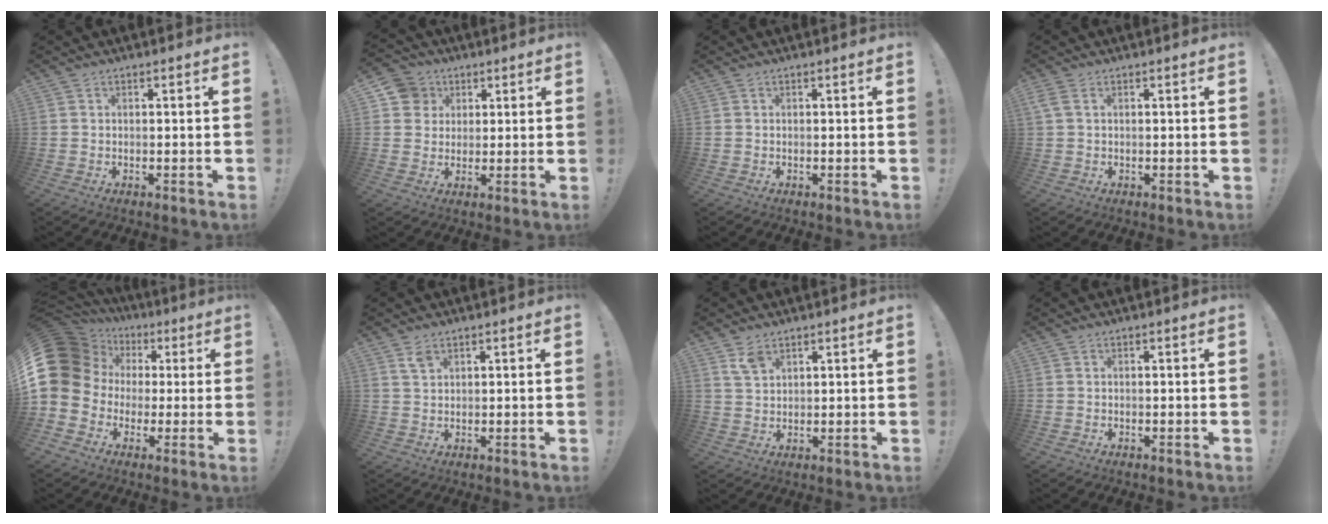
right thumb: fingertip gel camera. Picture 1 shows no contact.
{"total": 8.1, "force": [2.9, 7.3, 1.7], "torque": [-0.025, -0.014, 0.061]}
{"total": 0.0}
{"total": 2.2, "force": [0.9, 0.9, 1.8], "torque": [-0.044, 0.006, 0.019]}
{"total": 17.3, "force": [2.8, 14.9, 8.5], "torque": [-0.161, -0.004, 0.071]}
{"total": 3.1, "force": [2.1, 1.6, 1.7], "torque": [-0.023, -0.009, 0.038]}
{"total": 4.9, "force": [3.2, 2.8, 2.3], "torque": [-0.039, -0.013, 0.062]}
{"total": 0.0}